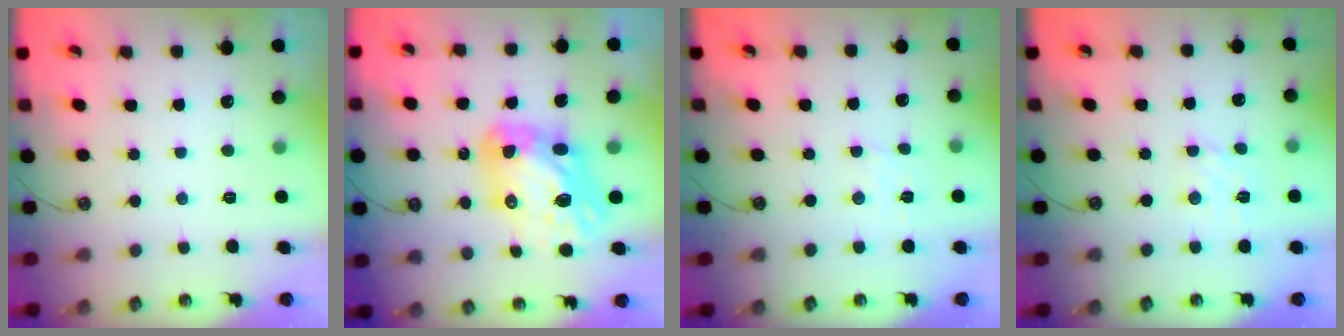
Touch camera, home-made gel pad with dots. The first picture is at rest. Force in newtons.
{"total": 13.8, "press": 13.7, "slide": 1.2}
{"total": 2.6, "press": 2.6, "slide": 0.4}
{"total": 4.5, "press": 4.4, "slide": 0.6}